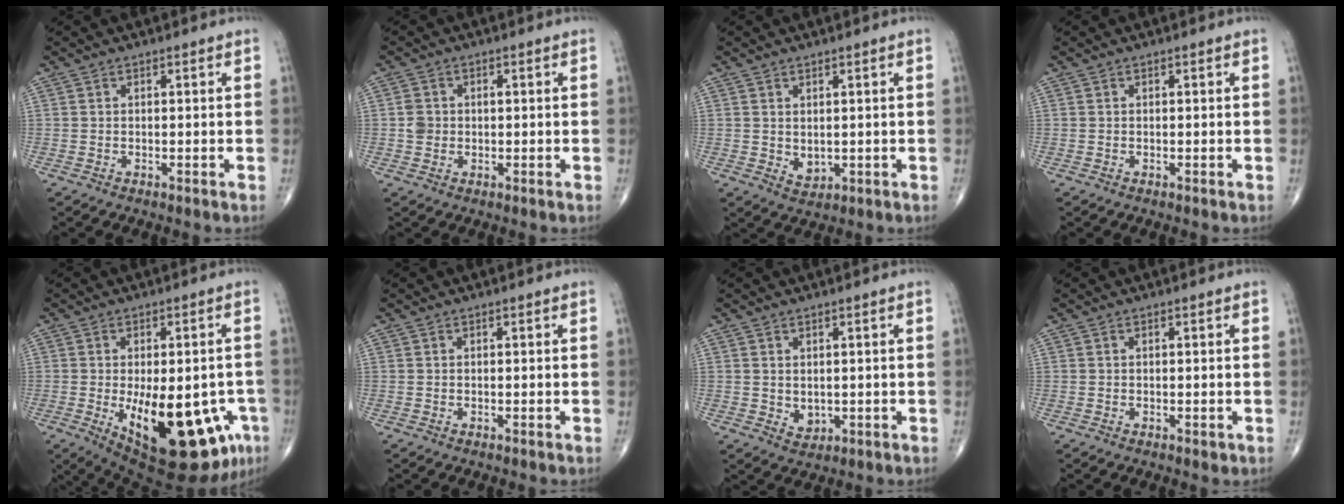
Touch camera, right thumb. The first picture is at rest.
{"total": 2.7, "force": [0.0, 2.4, 1.2], "torque": [-0.015, 0.008, -0.002]}
{"total": 2.4, "force": [0.3, 1.7, 1.6], "torque": [-0.019, -0.010, 0.014]}
{"total": 0.0}
{"total": 23.1, "force": [-7.4, 10.0, 19.5], "torque": [-0.225, -0.010, -0.077]}
{"total": 0.0}
{"total": 2.3, "force": [0.2, 1.8, 1.4], "torque": [-0.015, -0.007, 0.013]}
{"total": 1.0, "force": [-0.1, 0.5, 0.8], "torque": [-0.010, -0.002, 0.001]}